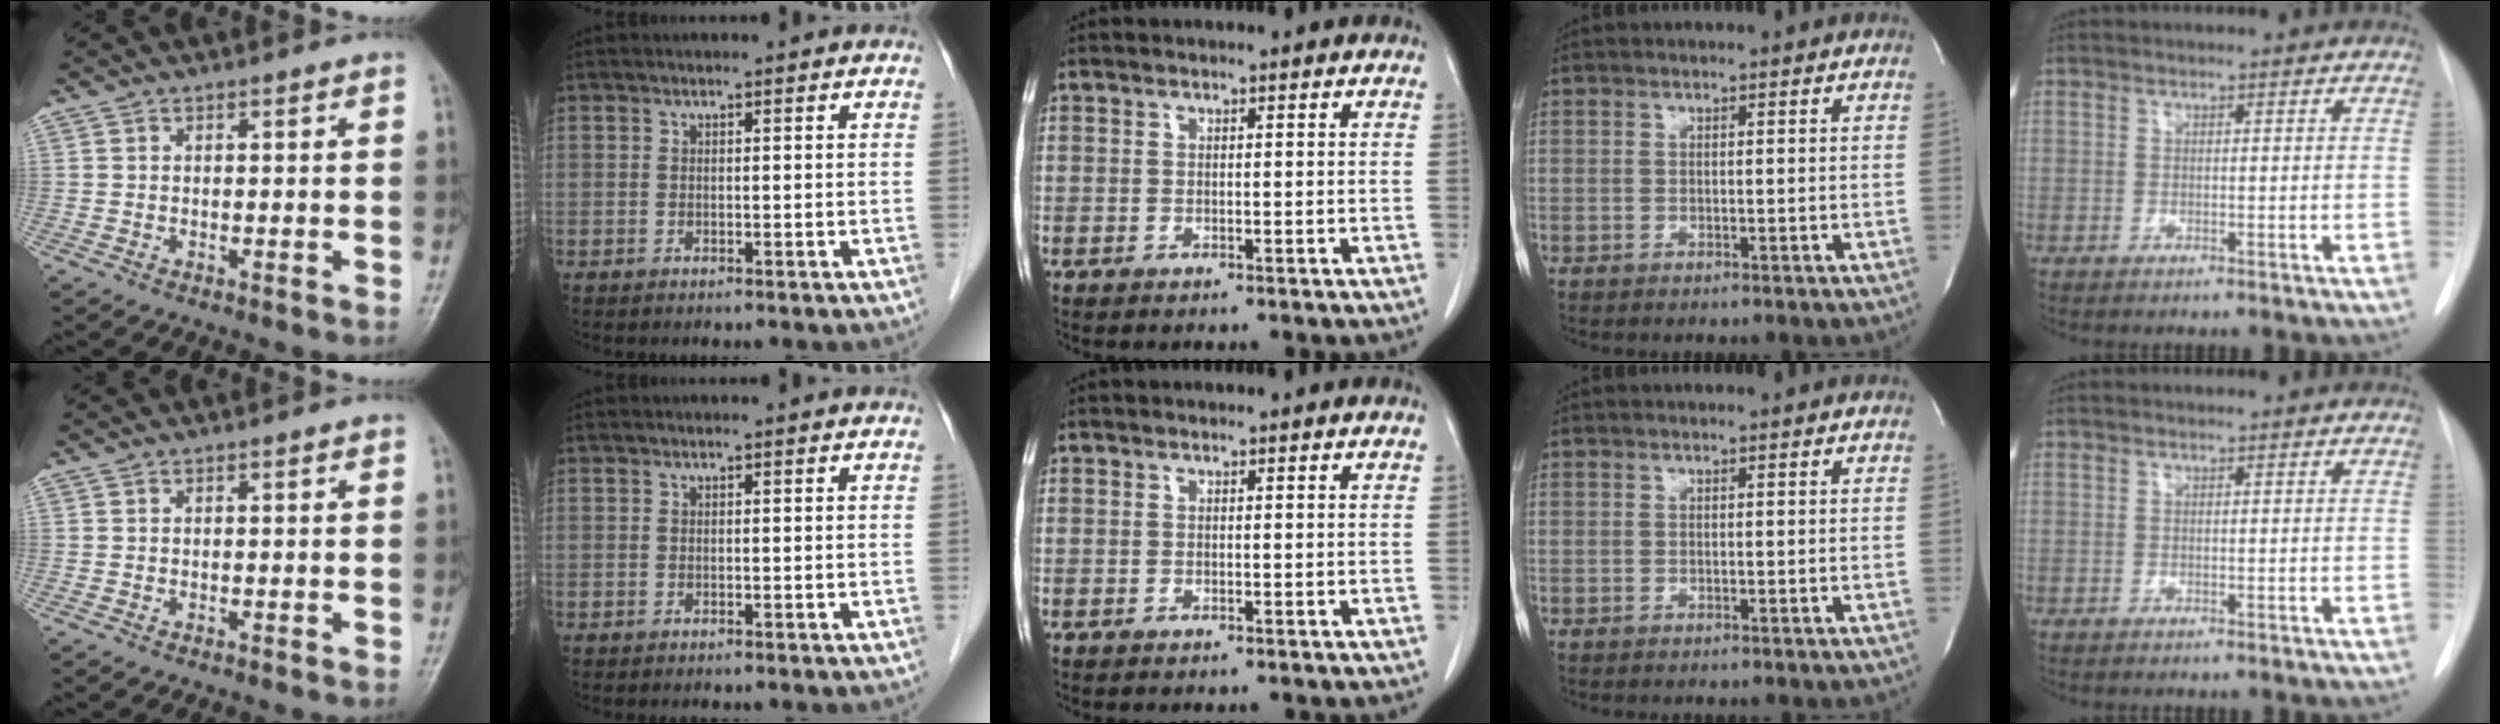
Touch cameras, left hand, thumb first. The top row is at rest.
{}